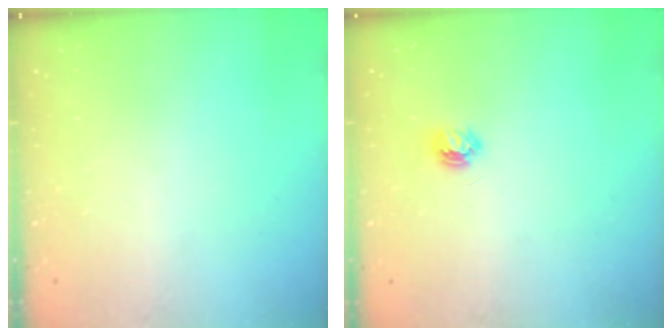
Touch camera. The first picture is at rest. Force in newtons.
{"total": 3.7, "press": 3.7, "slide": 0.4}